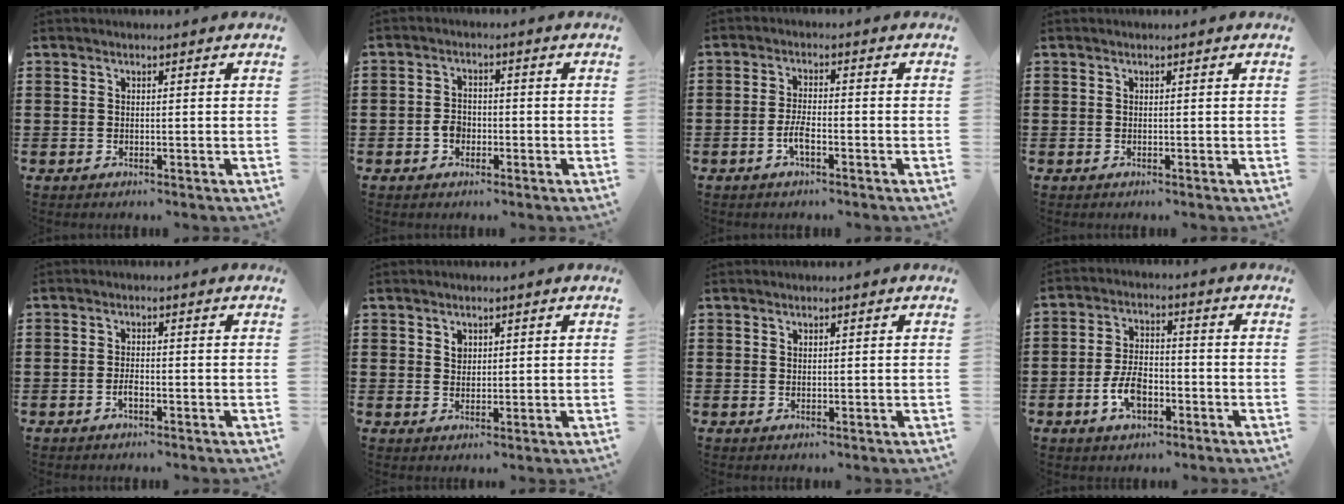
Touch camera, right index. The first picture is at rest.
{"total": 2.8, "force": [-1.1, 2.1, 1.4], "torque": [-0.032, 0.004, -0.023]}
{"total": 3.3, "force": [-1.4, 0.9, 2.8], "torque": [-0.068, -0.004, -0.032]}
{"total": 0.0}
{"total": 1.6, "force": [-0.8, 0.5, 1.3], "torque": [-0.025, 0.000, -0.015]}
{"total": 1.7, "force": [1.0, 1.3, 0.6], "torque": [-0.015, 0.005, 0.018]}
{"total": 0.6, "force": [0.4, 0.4, 0.1], "torque": [-0.004, 0.002, 0.008]}
{"total": 6.5, "force": [-2.6, 3.5, 4.7], "torque": [-0.105, 0.006, -0.053]}